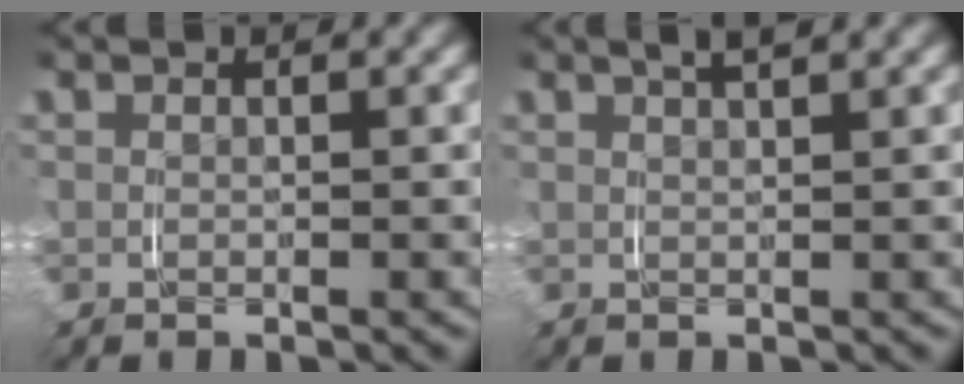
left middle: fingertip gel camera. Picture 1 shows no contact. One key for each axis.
{"total": 2.9, "fx": 2.1, "fy": 0.5, "fz": 1.9, "tx": -0.027, "ty": 0.012, "tz": 0.032}